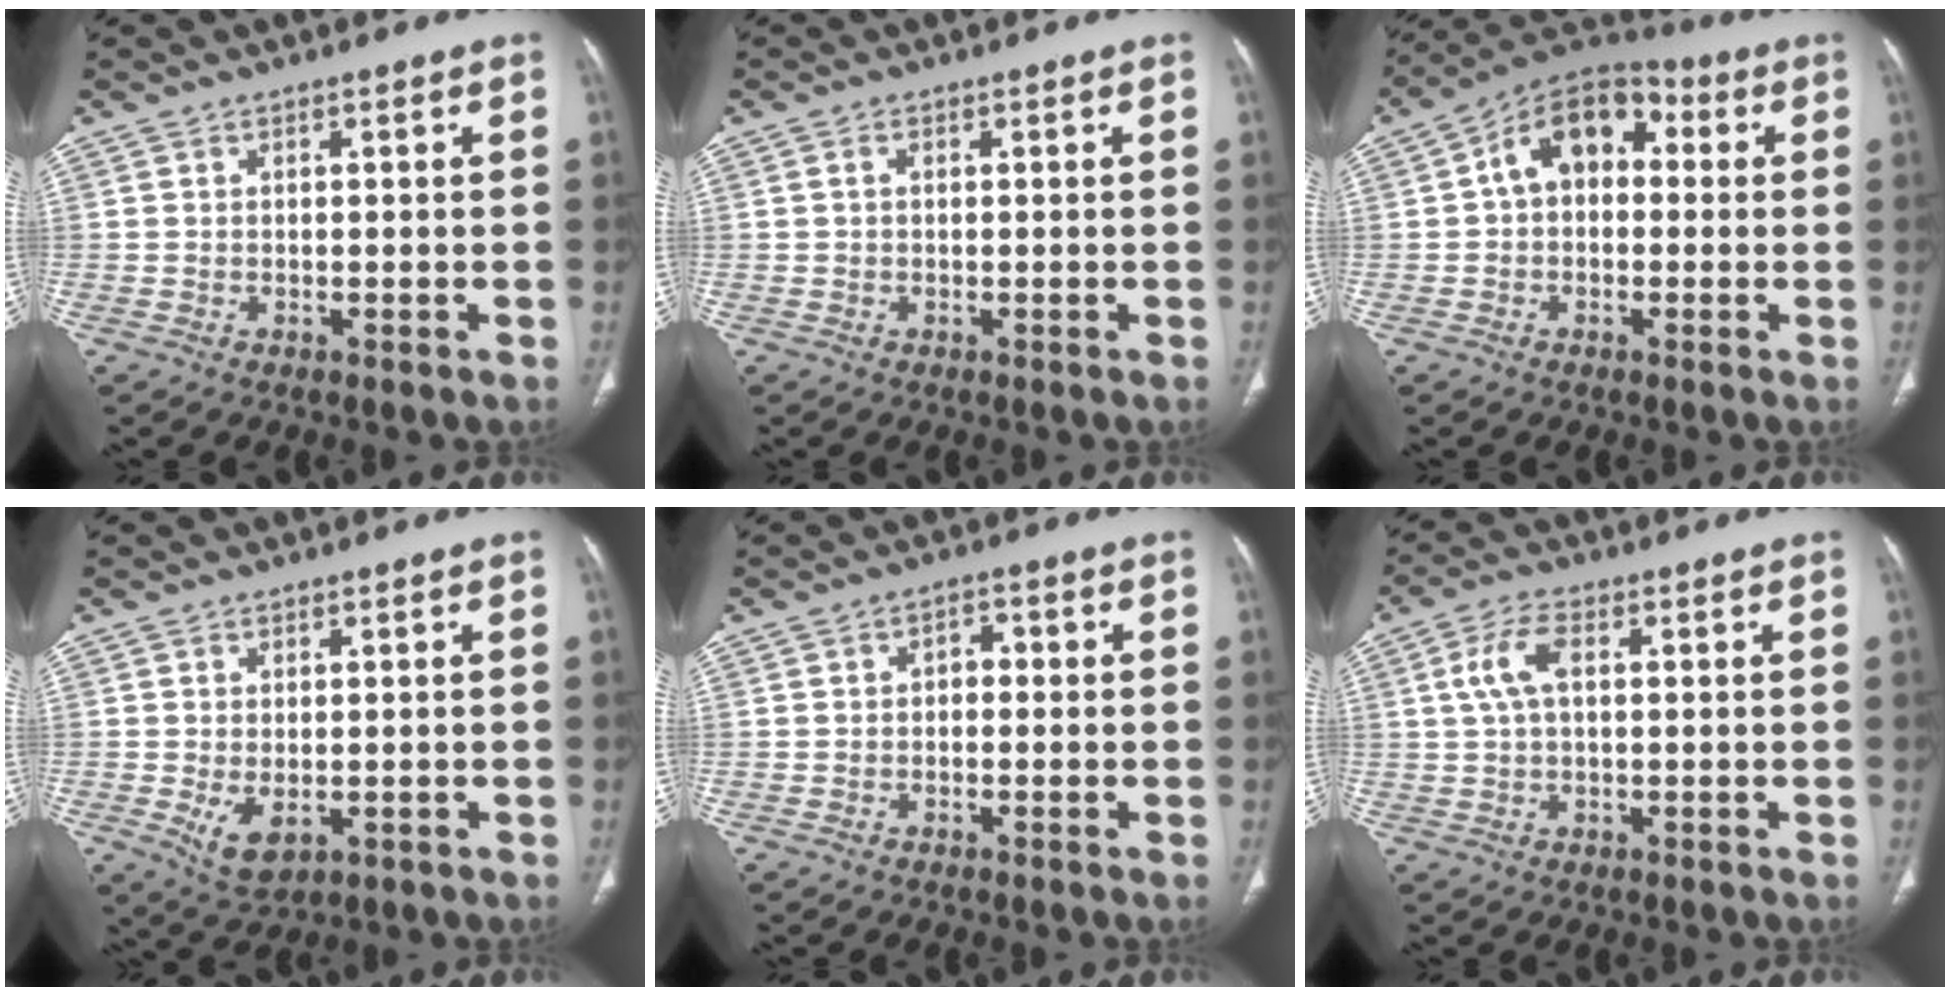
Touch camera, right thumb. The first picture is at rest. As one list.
[{"total": 0.8, "force": [0.1, 0.6, 0.6], "torque": [-0.011, 0.003, 0.001]}, {"total": 11.9, "force": [1.7, 8.1, 8.6], "torque": [-0.111, 0.038, 0.011]}, {"total": 4.9, "force": [-1.0, 2.8, 3.9], "torque": [-0.070, -0.011, -0.004]}, {"total": 2.2, "force": [-0.2, 1.6, 1.5], "torque": [-0.014, 0.011, -0.012]}, {"total": 6.1, "force": [1.3, 3.2, 5.1], "torque": [-0.112, 0.014, 0.024]}]